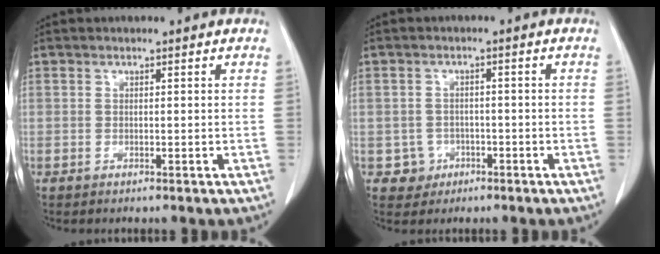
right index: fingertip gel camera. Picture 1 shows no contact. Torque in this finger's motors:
{"motor_torque": [-0.05, 0.07, -0.31, -0.09]}